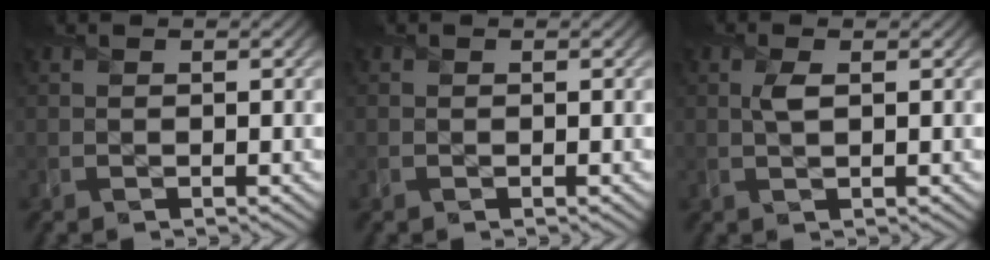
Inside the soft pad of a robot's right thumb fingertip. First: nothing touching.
{"total": 0.0}
{"total": 1.6, "force": [0.6, 0.5, 1.4], "torque": [-0.032, 0.002, 0.010]}